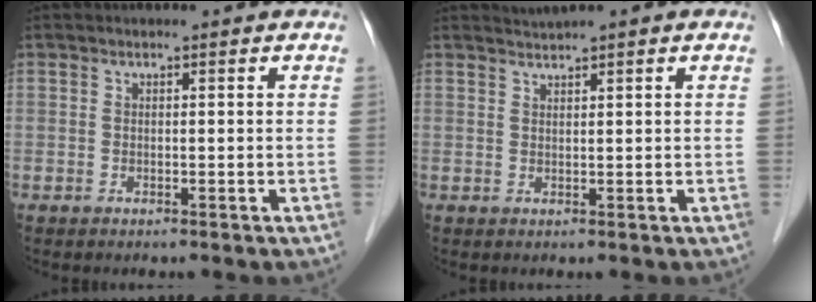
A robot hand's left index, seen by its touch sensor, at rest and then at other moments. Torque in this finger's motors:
{"motor_torque": [0.32, -0.37, 0.04, 0.04]}